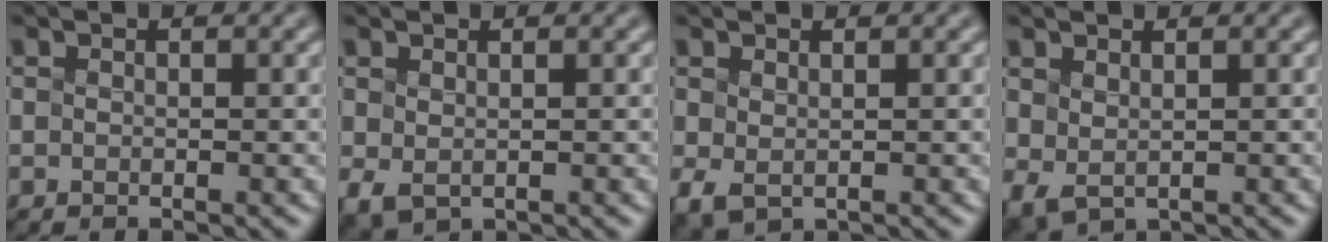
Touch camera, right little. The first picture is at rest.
{"total": 1.5, "force": [0.1, 1.0, 1.1], "torque": [-0.027, -0.005, 0.008]}
{"total": 1.6, "force": [0.1, 1.0, 1.3], "torque": [-0.032, -0.004, 0.006]}
{"total": 1.7, "force": [0.7, 0.9, 1.2], "torque": [-0.032, -0.004, 0.019]}